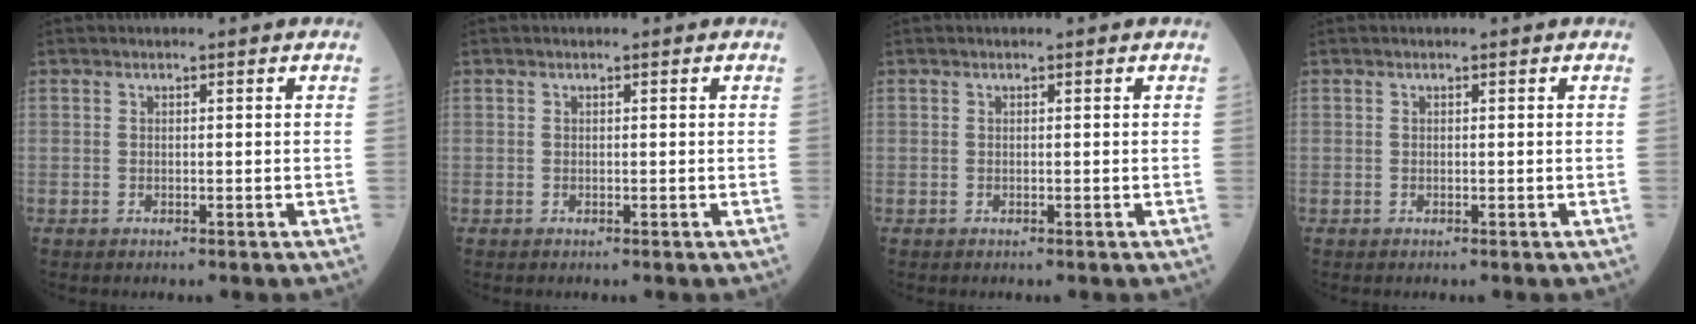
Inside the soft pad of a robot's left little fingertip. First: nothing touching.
{"total": 0.0}
{"total": 0.0}
{"total": 0.0}